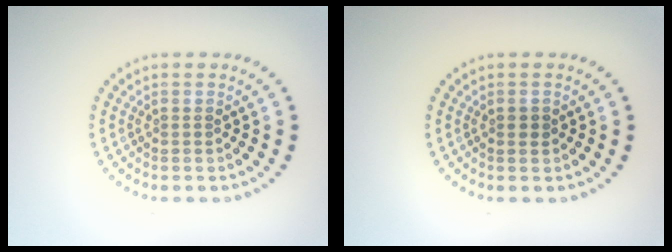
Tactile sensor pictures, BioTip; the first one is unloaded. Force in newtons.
{"total": 0.8, "press": 0.8, "slide": 0.1}